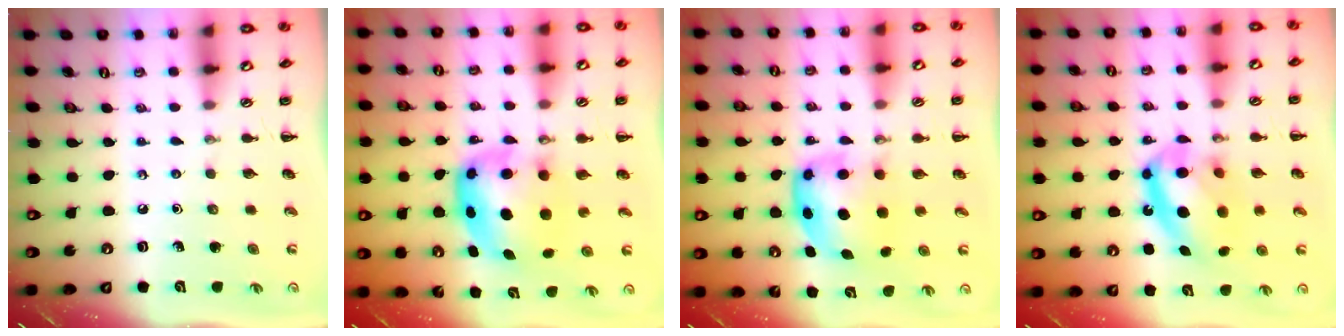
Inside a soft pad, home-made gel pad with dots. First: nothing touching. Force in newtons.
{"total": 7.5, "press": 7.3, "slide": 1.5}
{"total": 5.8, "press": 5.7, "slide": 0.7}
{"total": 15.5, "press": 15.0, "slide": 3.8}